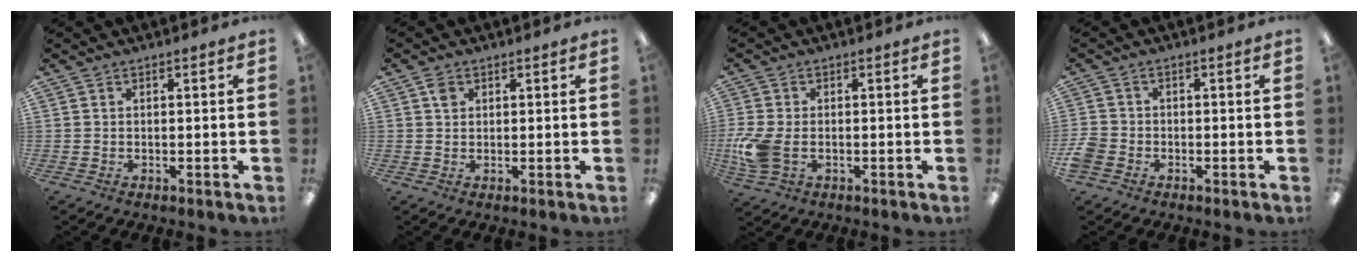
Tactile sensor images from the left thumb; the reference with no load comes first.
{"total": 2.0, "force": [0.9, 1.5, 0.9], "torque": [-0.012, 0.000, 0.015]}
{"total": 8.0, "force": [-1.6, 5.0, 6.0], "torque": [-0.141, -0.004, -0.028]}
{"total": 3.5, "force": [-1.9, 2.6, 1.4], "torque": [-0.033, 0.005, -0.038]}